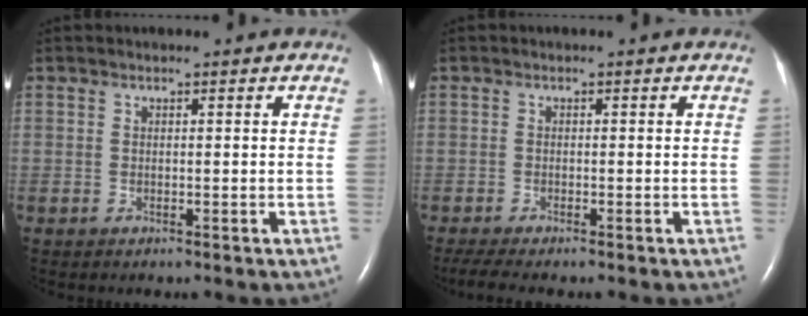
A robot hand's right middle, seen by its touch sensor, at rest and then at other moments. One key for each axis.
{"total": 3.9, "fx": -3.2, "fy": 0.2, "fz": 2.2, "tx": -0.042, "ty": -0.011, "tz": -0.054}